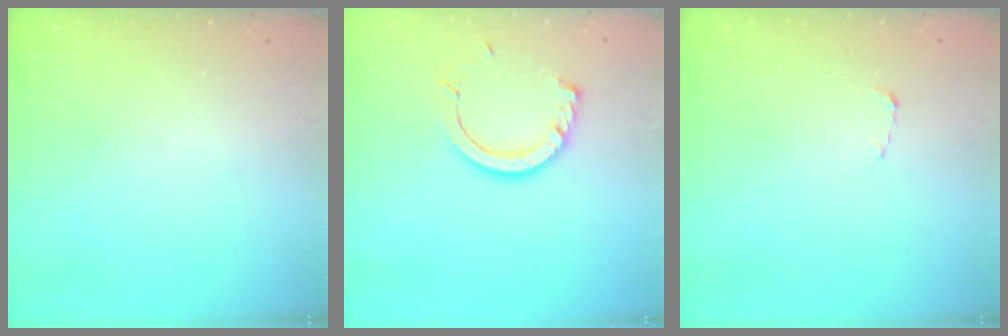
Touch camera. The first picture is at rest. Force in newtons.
{"total": 10.0, "press": 10.0, "slide": 0.9}
{"total": 1.8, "press": 1.7, "slide": 0.3}